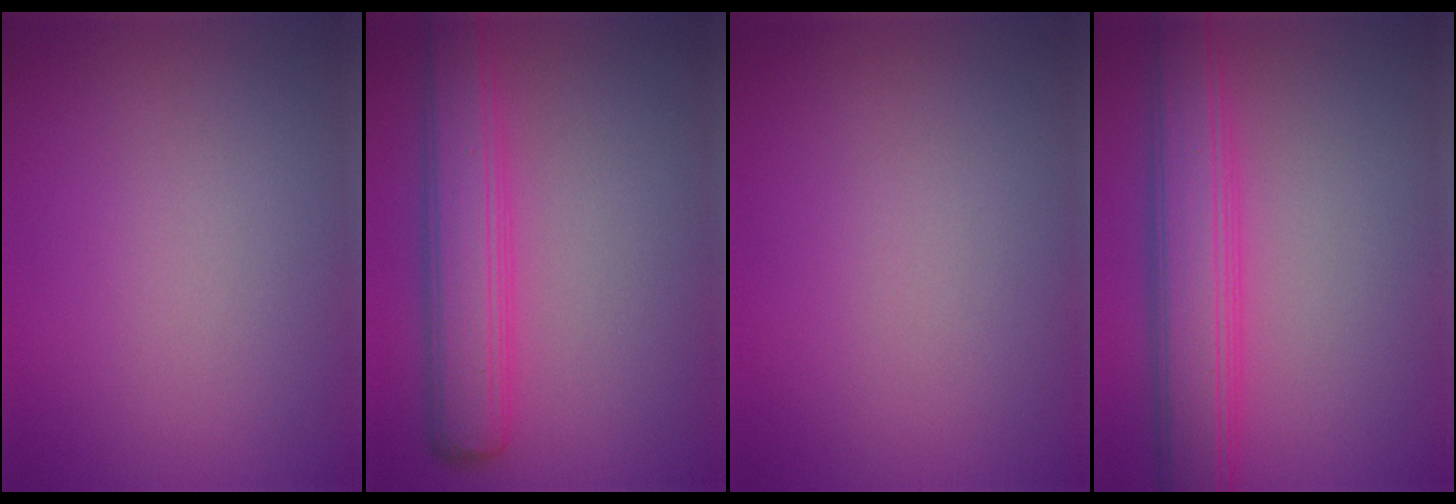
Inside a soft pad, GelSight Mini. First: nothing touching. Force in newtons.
{"total": 5.5, "press": 5.5, "slide": 0.1}
{"total": 0.0}
{"total": 6.5, "press": 6.5, "slide": 0.1}